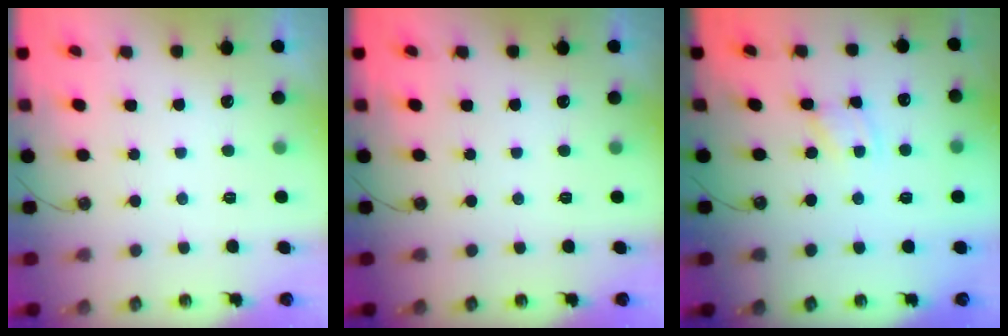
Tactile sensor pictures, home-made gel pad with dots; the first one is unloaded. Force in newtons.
{"total": 0.0}
{"total": 1.2, "press": 1.2, "slide": 0.2}